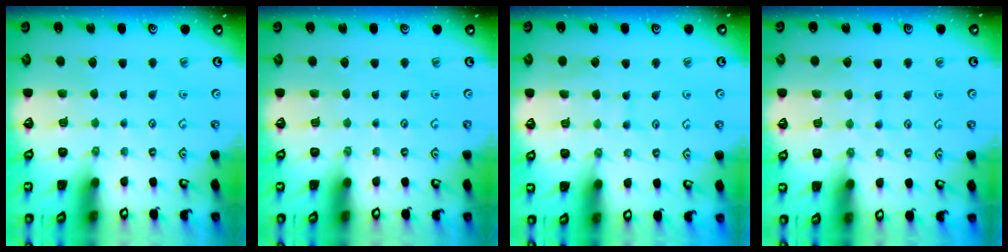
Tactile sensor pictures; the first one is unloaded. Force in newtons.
{"total": 0.0}
{"total": 5.6, "press": 5.6, "slide": 0.5}
{"total": 5.0, "press": 5.0, "slide": 0.5}